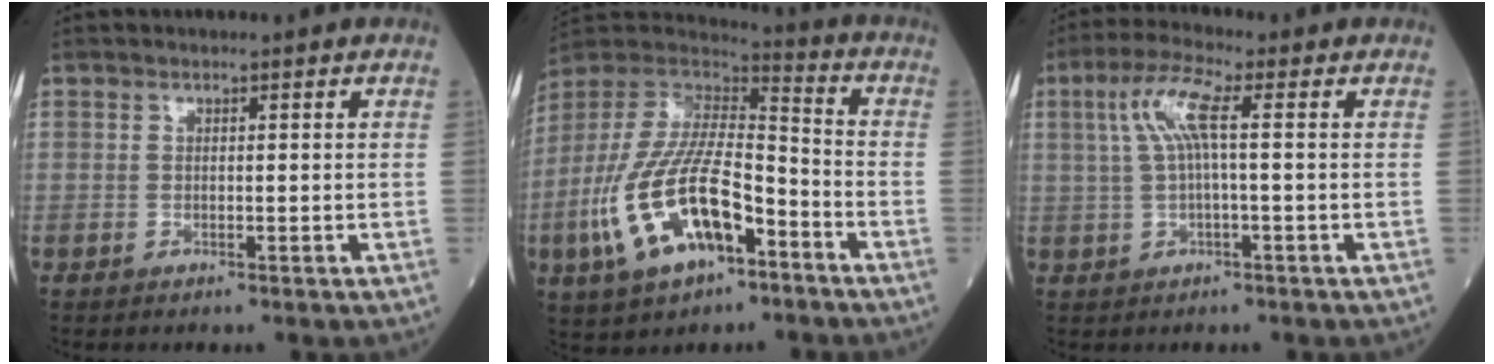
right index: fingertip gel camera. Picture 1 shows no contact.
{"total": 19.1, "force": [-7.8, 7.4, 15.8], "torque": [-0.342, -0.003, -0.136]}
{"total": 6.3, "force": [1.3, 0.7, 6.1], "torque": [-0.131, 0.023, 0.028]}